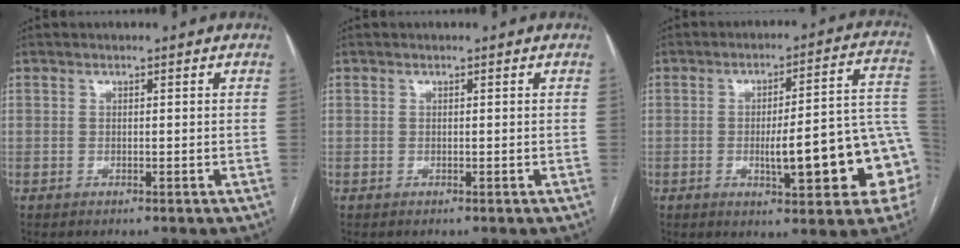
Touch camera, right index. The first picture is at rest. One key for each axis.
{"total": 0.0}
{"total": 16.5, "fx": -3.8, "fy": 2.9, "fz": 15.7, "tx": -0.143, "ty": 0.033, "tz": -0.040}